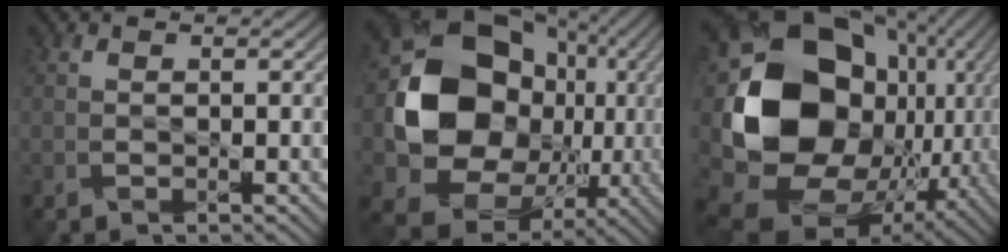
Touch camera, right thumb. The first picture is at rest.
{"total": 19.2, "force": [0.5, 15.8, 11.0], "torque": [-0.234, -0.020, 0.027]}
{"total": 21.6, "force": [-0.9, 16.4, 14.0], "torque": [-0.340, -0.039, 0.015]}